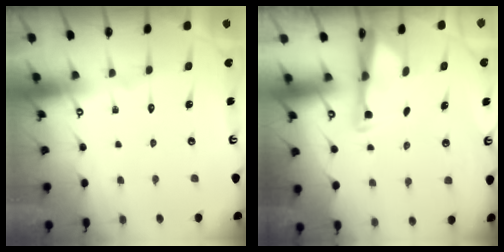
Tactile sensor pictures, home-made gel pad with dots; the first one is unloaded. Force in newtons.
{"total": 2.6, "press": 2.6, "slide": 0.4}